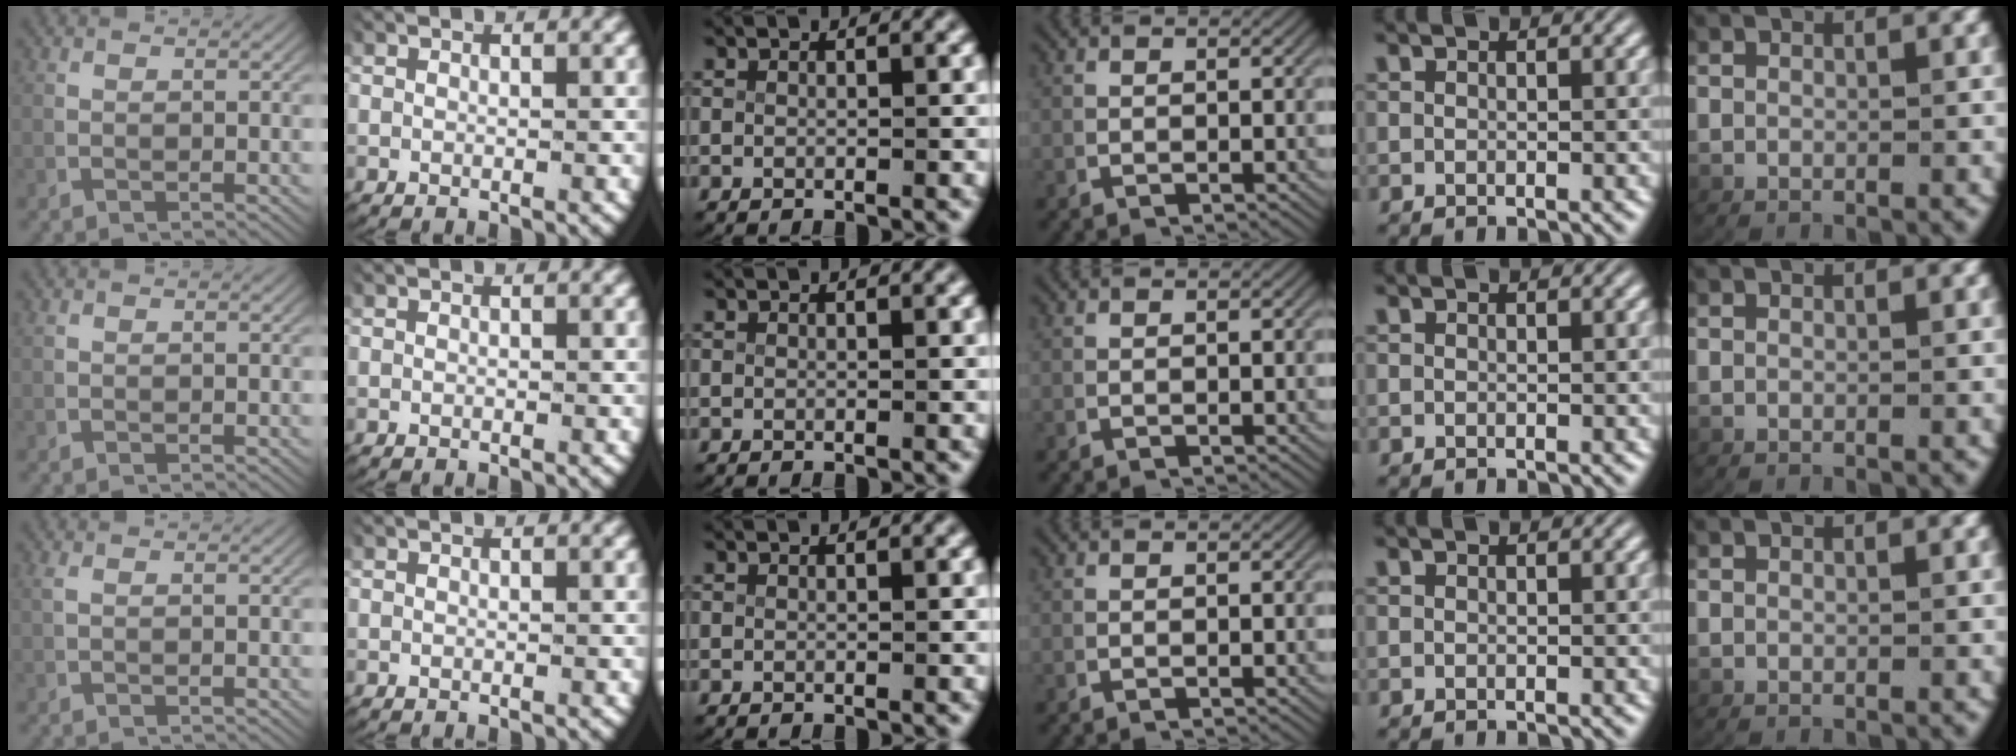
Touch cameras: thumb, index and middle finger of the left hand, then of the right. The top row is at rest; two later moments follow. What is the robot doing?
{"motion": "lift_and_place", "object": "paper"}